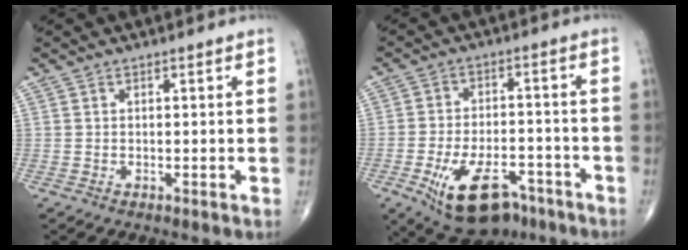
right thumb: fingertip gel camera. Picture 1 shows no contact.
{"total": 15.1, "force": [-8.2, 7.9, 9.8], "torque": [-0.149, 0.033, -0.121]}